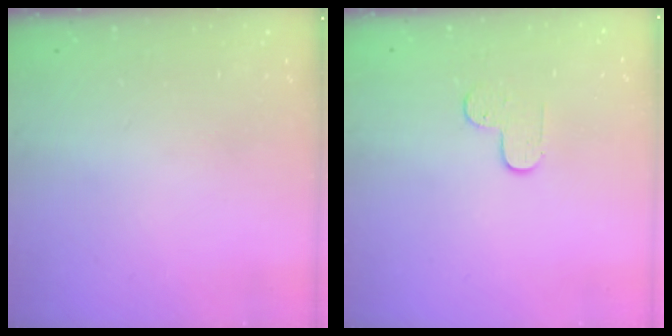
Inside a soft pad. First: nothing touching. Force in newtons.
{"total": 5.1, "press": 5.0, "slide": 0.5}